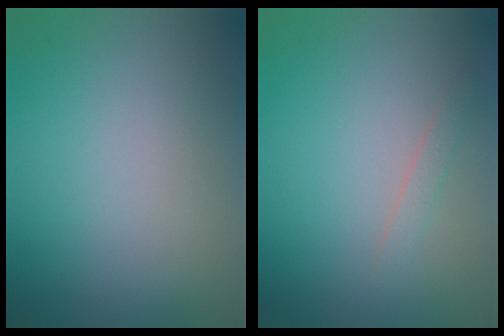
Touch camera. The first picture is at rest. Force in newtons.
{"total": 0.9, "press": 0.9, "slide": 0.0}